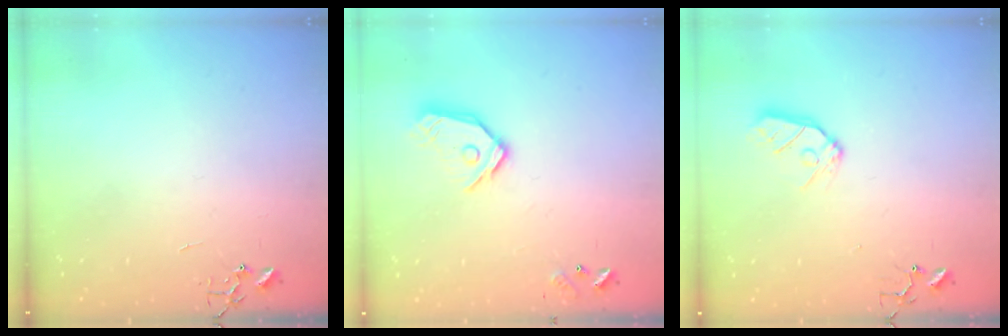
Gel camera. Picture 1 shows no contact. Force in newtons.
{"total": 12.1, "press": 12.0, "slide": 1.5}
{"total": 9.2, "press": 9.2, "slide": 0.8}